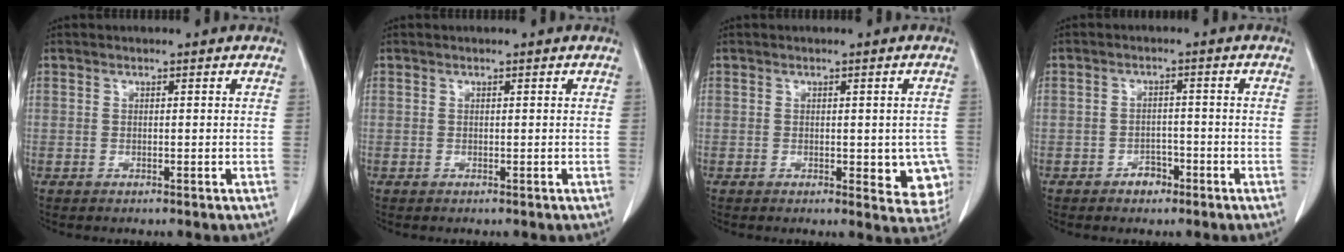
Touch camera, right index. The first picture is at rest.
{"total": 0.0}
{"total": 7.2, "force": [-1.5, 3.3, 6.3], "torque": [-0.052, -0.006, -0.015]}
{"total": 2.7, "force": [-1.7, 1.8, 1.1], "torque": [-0.011, 0.008, -0.022]}